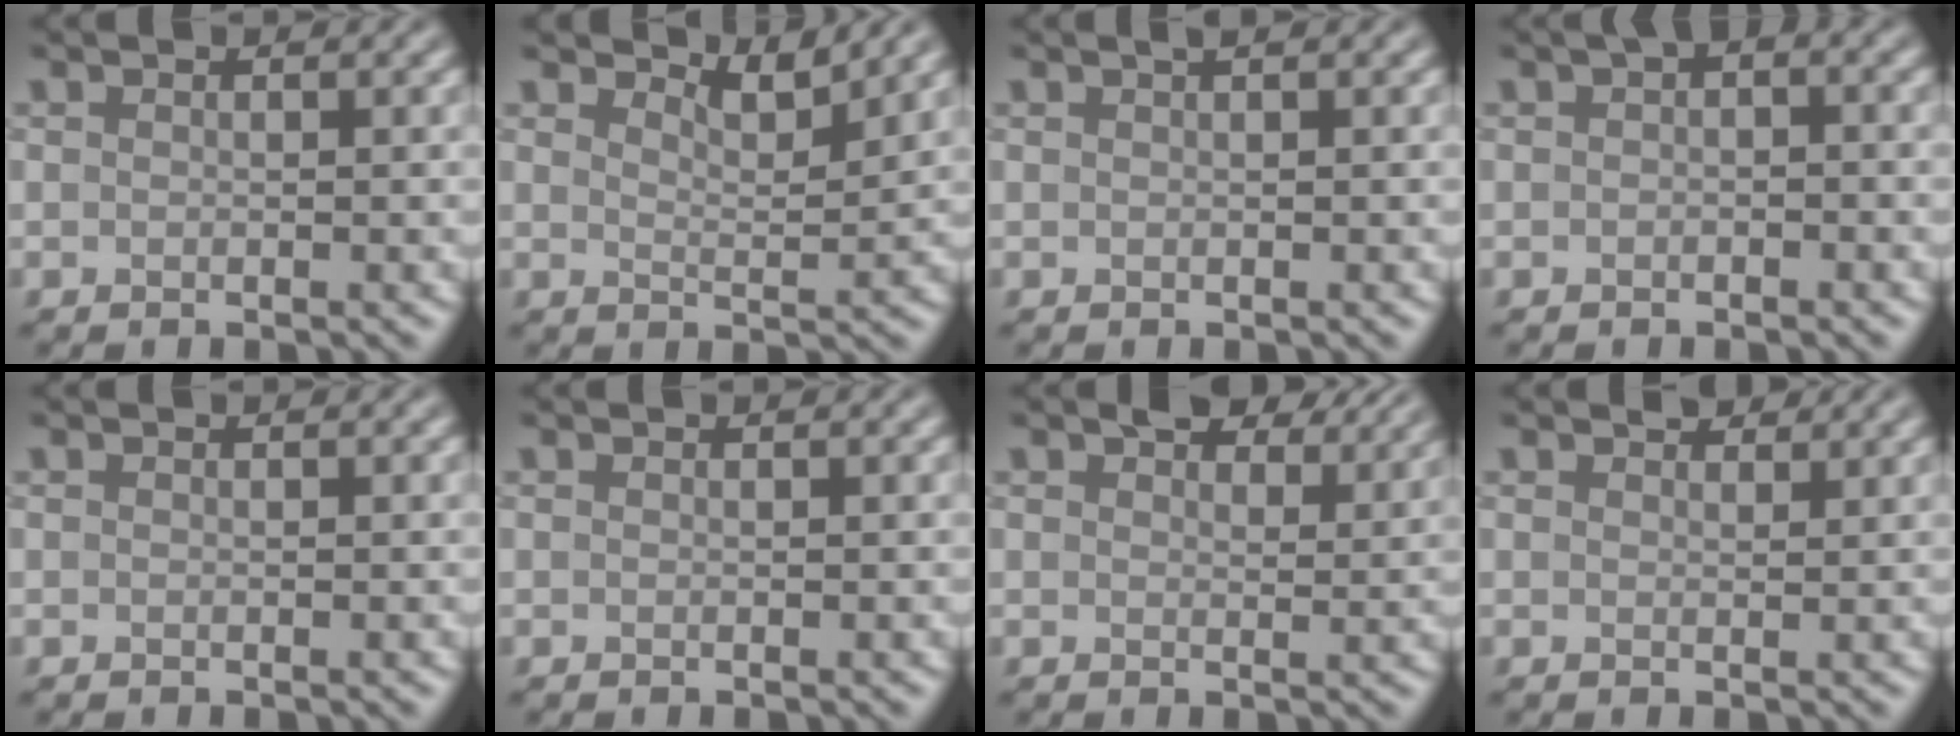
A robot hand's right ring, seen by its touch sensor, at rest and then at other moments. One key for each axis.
{"total": 2.5, "fx": 2.4, "fy": 0.3, "fz": 0.8, "tx": -0.016, "ty": -0.006, "tz": 0.034}
{"total": 0.7, "fx": 0.5, "fy": 0.2, "fz": 0.5, "tx": -0.005, "ty": 0.003, "tz": 0.007}
{"total": 1.4, "fx": 0.2, "fy": 0.8, "fz": 1.2, "tx": -0.015, "ty": 0.006, "tz": 0.001}
{"total": 0.0}
{"total": 0.0}
{"total": 4.5, "fx": 3.5, "fy": 1.9, "fz": 2.2, "tx": -0.033, "ty": 0.003, "tz": 0.048}
{"total": 1.5, "fx": 1.3, "fy": 0.5, "fz": 0.5, "tx": -0.009, "ty": -0.001, "tz": 0.023}